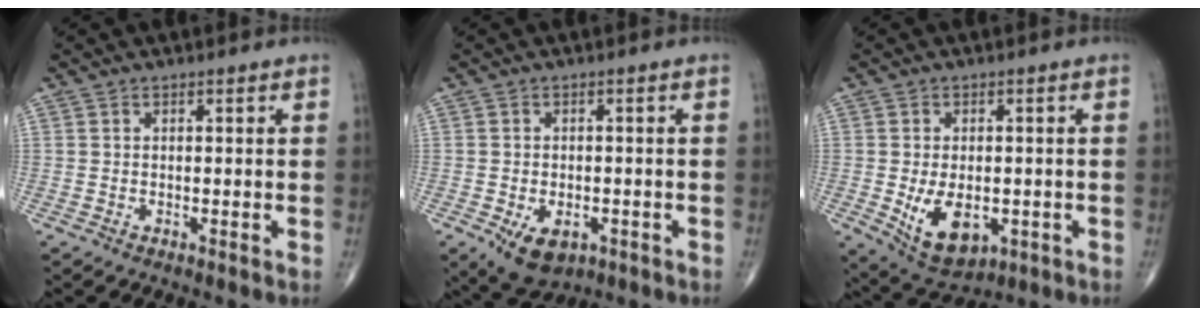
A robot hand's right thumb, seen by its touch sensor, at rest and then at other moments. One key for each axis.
{"total": 7.5, "fx": -3.2, "fy": 4.7, "fz": 4.9, "tx": -0.068, "ty": 0.004, "tz": -0.041}
{"total": 9.9, "fx": -2.2, "fy": 6.0, "fz": 7.6, "tx": -0.106, "ty": -0.006, "tz": -0.019}